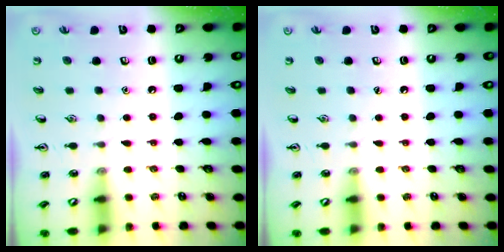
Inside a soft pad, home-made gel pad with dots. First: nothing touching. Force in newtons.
{"total": 0.0}